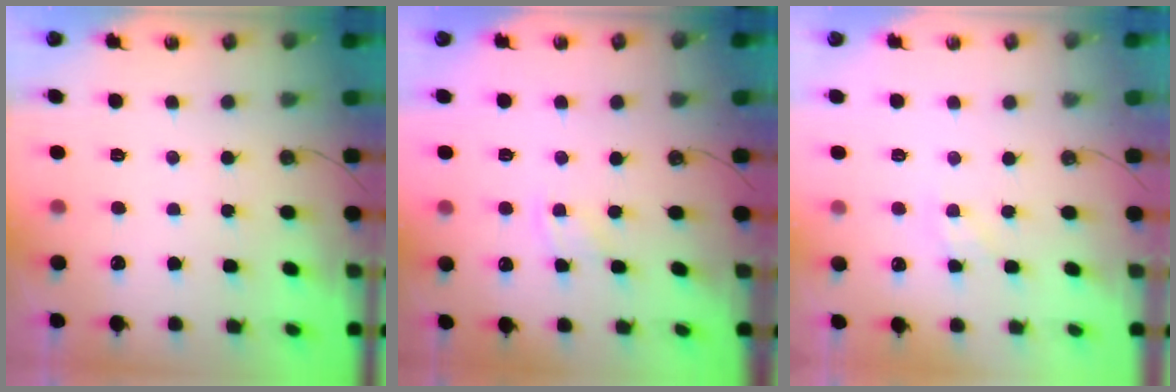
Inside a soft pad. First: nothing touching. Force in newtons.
{"total": 2.2, "press": 2.1, "slide": 0.4}
{"total": 2.6, "press": 2.6, "slide": 0.4}